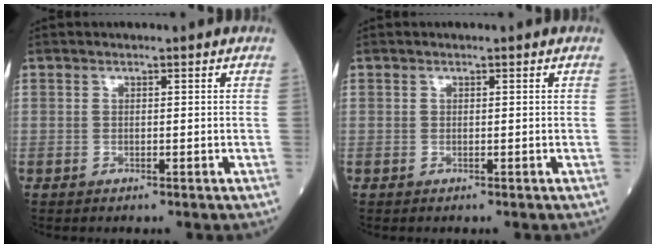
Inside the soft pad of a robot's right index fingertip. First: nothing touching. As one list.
[{"total": 0.0}]